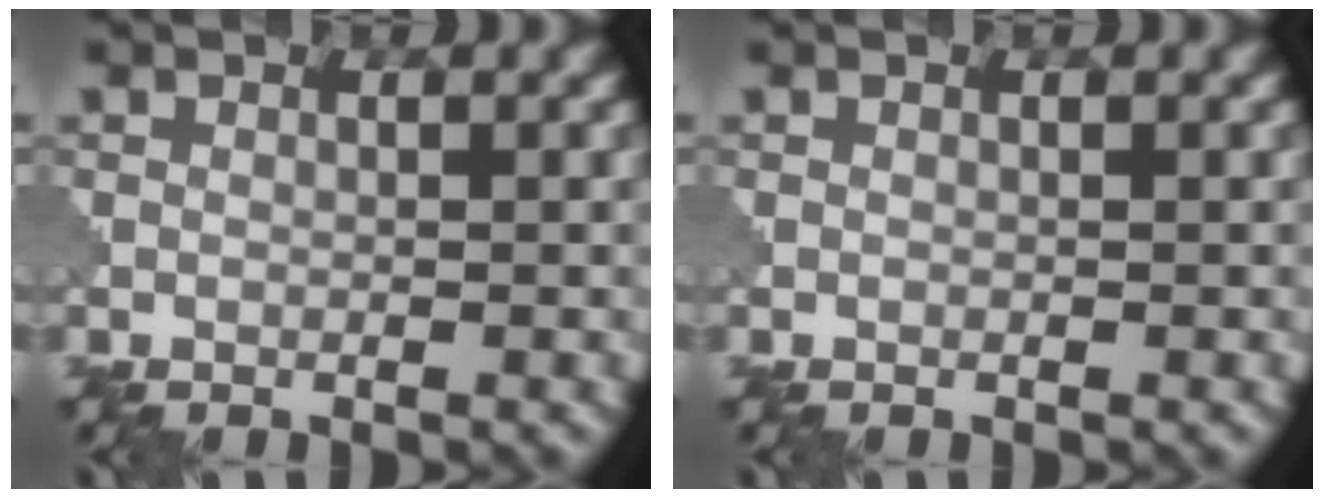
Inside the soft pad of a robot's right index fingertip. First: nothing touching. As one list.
[{"total": 0.0}]